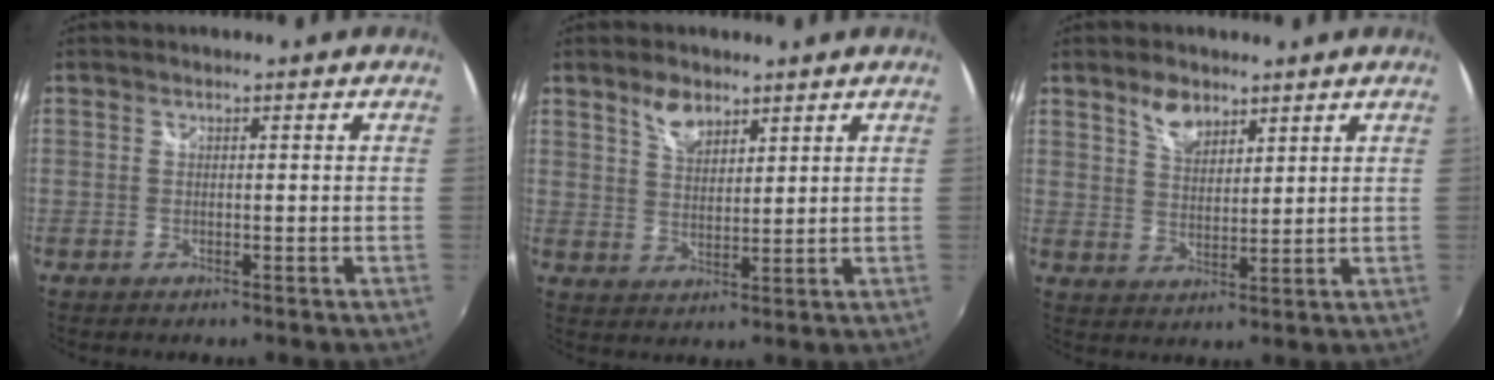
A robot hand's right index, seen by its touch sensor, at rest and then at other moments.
{"total": 5.3, "force": [3.7, 2.7, 2.8], "torque": [-0.041, 0.006, 0.068]}
{"total": 5.6, "force": [3.8, 2.9, 2.8], "torque": [-0.041, 0.005, 0.071]}